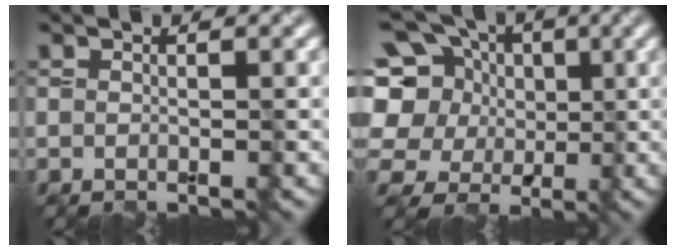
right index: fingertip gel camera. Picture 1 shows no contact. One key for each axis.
{"total": 11.0, "fx": 2.9, "fy": 9.1, "fz": 5.5, "tx": -0.138, "ty": 0.034, "tz": 0.020}